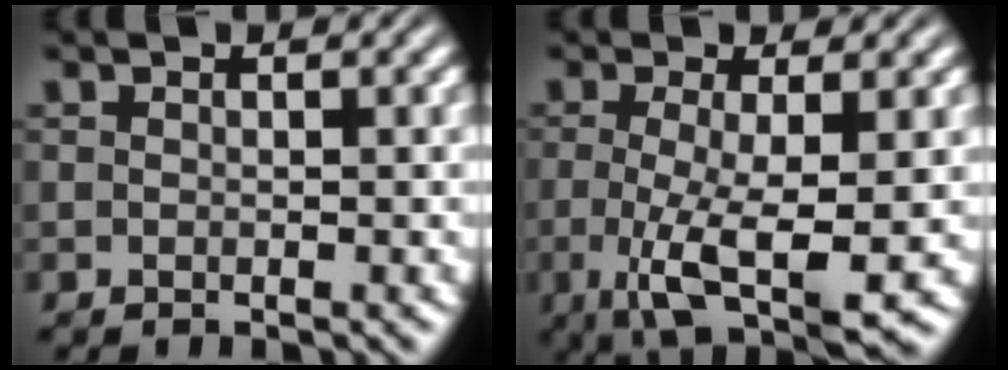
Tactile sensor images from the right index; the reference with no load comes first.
{"total": 7.7, "force": [-2.2, 2.7, 6.9], "torque": [-0.135, -0.048, -0.012]}